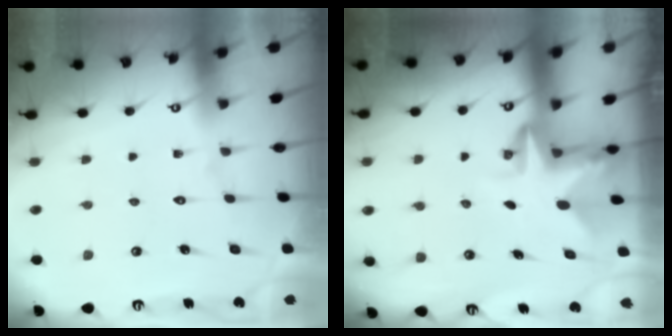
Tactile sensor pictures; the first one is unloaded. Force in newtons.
{"total": 3.0, "press": 3.0, "slide": 0.4}